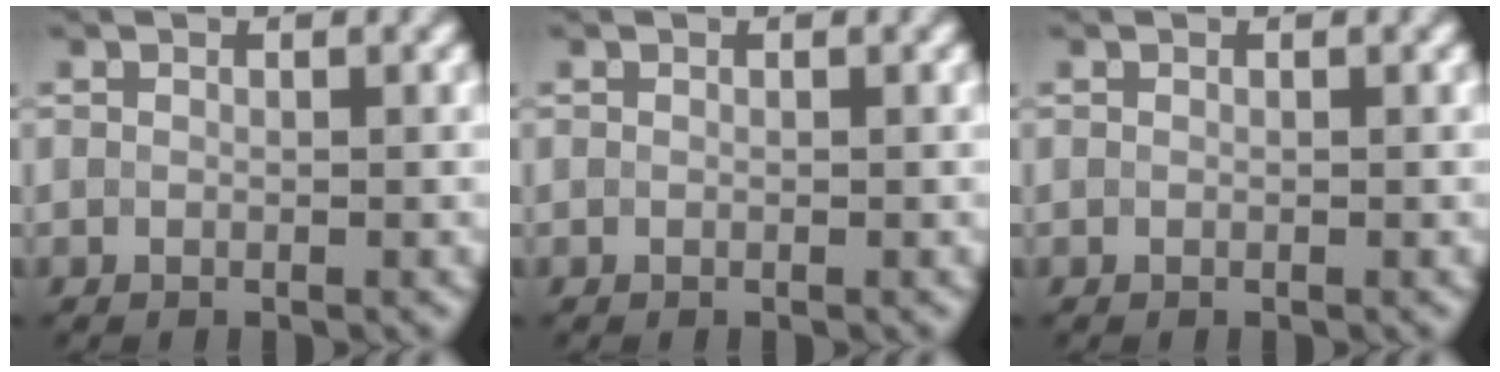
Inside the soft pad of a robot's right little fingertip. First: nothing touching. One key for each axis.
{"total": 0.0}
{"total": 0.0}